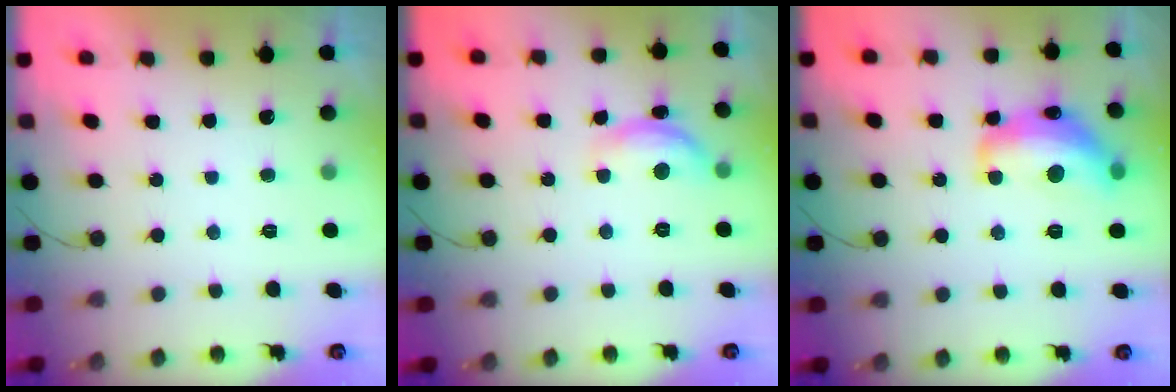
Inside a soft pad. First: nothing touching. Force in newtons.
{"total": 10.3, "press": 10.3, "slide": 0.5}
{"total": 16.6, "press": 16.6, "slide": 0.9}